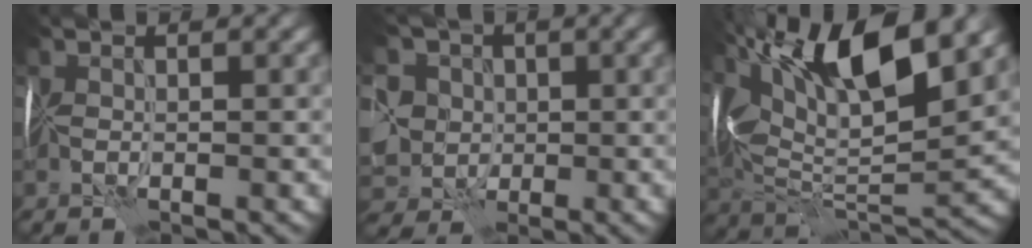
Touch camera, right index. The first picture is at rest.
{"total": 9.0, "force": [0.4, 8.2, 3.7], "torque": [-0.080, 0.020, -0.025]}
{"total": 14.4, "force": [7.5, 4.9, 11.2], "torque": [-0.197, 0.018, 0.135]}